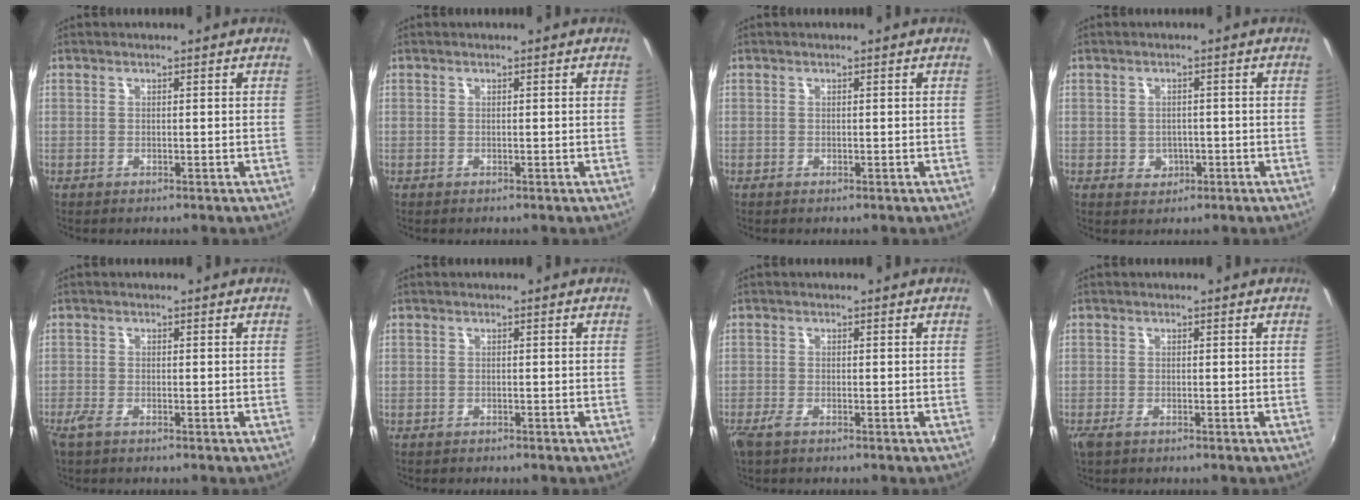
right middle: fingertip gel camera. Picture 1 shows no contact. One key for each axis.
{"total": 0.0}
{"total": 0.0}
{"total": 3.1, "fx": -0.8, "fy": 2.9, "fz": 1.0, "tx": -0.021, "ty": 0.001, "tz": -0.005}
{"total": 2.1, "fx": -1.6, "fy": 0.6, "fz": 1.3, "tx": -0.031, "ty": -0.007, "tz": -0.032}
{"total": 0.7, "fx": -0.7, "fy": 0.3, "fz": 0.0, "tx": -0.005, "ty": -0.001, "tz": -0.011}
{"total": 2.1, "fx": -1.5, "fy": 0.4, "fz": 1.3, "tx": -0.030, "ty": -0.007, "tz": -0.030}
{"total": 1.7, "fx": -1.1, "fy": 0.5, "fz": 1.1, "tx": -0.024, "ty": -0.007, "tz": -0.021}